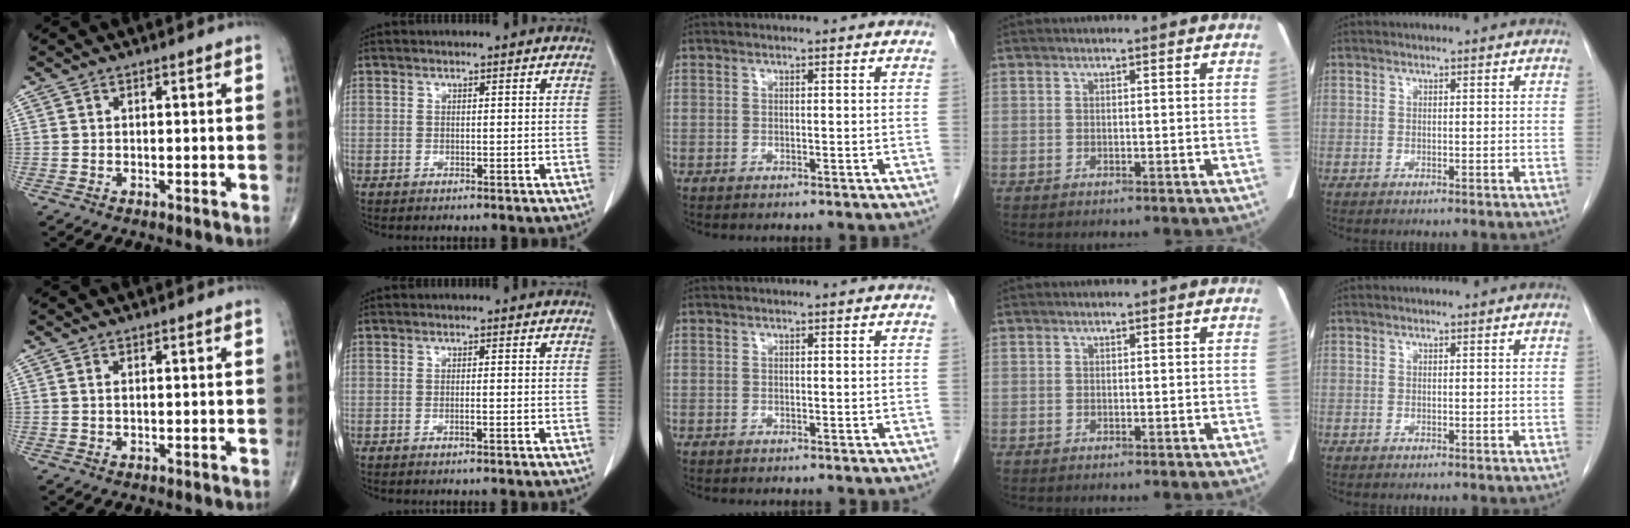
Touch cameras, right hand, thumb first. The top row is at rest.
{"thumb": {"total": 0.6, "force": [0.2, 0.2, 0.5], "torque": [-0.017, 0.004, 0.006]}, "index": {"total": 0.8, "force": [-0.4, 0.0, 0.7], "torque": [-0.017, 0.000, -0.005]}}